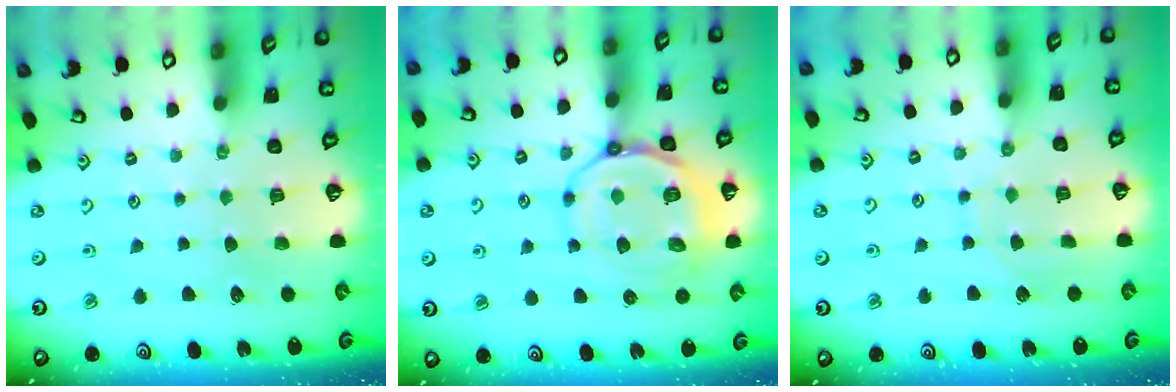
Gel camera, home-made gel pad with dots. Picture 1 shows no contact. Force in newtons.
{"total": 13.4, "press": 13.3, "slide": 1.7}
{"total": 4.6, "press": 4.5, "slide": 0.5}